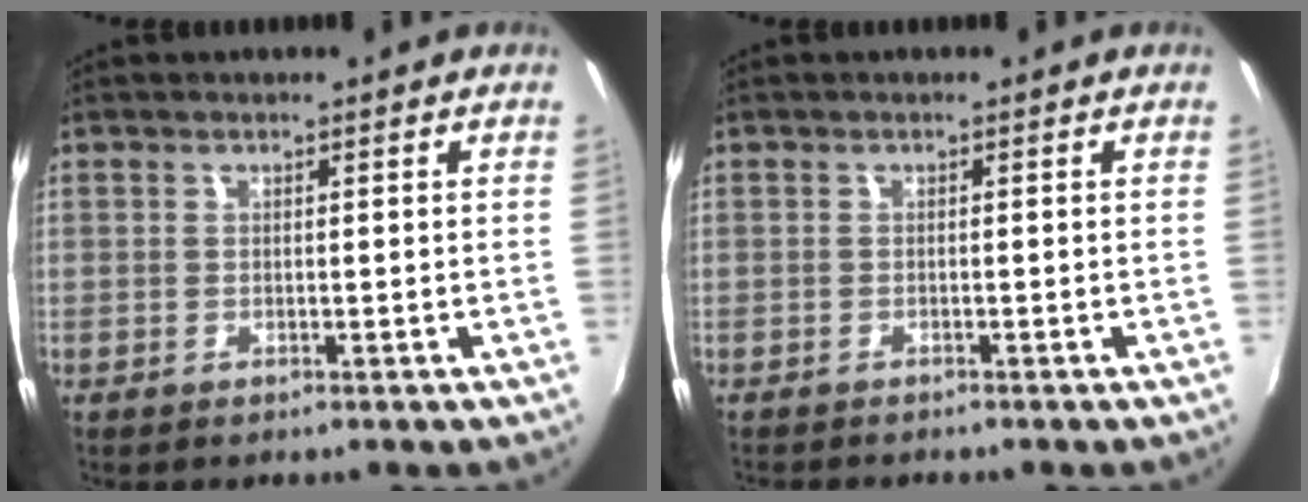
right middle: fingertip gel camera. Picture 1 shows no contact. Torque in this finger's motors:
{"motor_torque": [0.42, -0.60, 0.07, 0.05]}